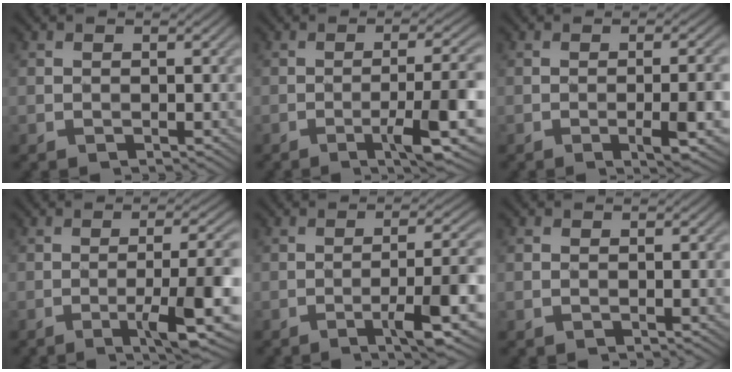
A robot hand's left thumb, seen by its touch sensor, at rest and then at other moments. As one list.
[{"total": 9.2, "force": [-3.9, 1.1, 8.3], "torque": [-0.126, 0.008, -0.056]}, {"total": 5.9, "force": [-2.1, 0.8, 5.4], "torque": [-0.085, 0.002, -0.024]}, {"total": 10.4, "force": [-3.9, 1.6, 9.5], "torque": [-0.140, 0.003, -0.056]}, {"total": 8.9, "force": [-3.9, 1.0, 7.9], "torque": [-0.120, 0.011, -0.058]}, {"total": 1.0, "force": [0.1, 0.5, 0.9], "torque": [-0.019, -0.001, 0.004]}]